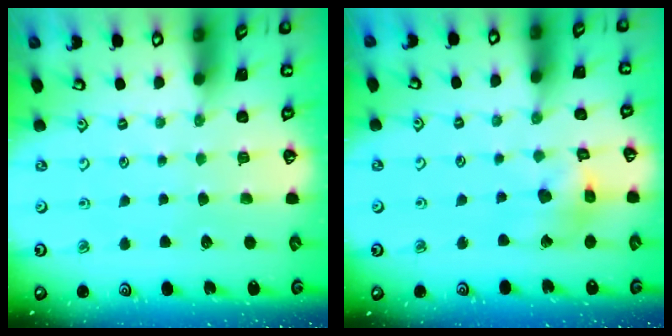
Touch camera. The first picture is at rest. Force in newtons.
{"total": 11.2, "press": 11.1, "slide": 1.5}